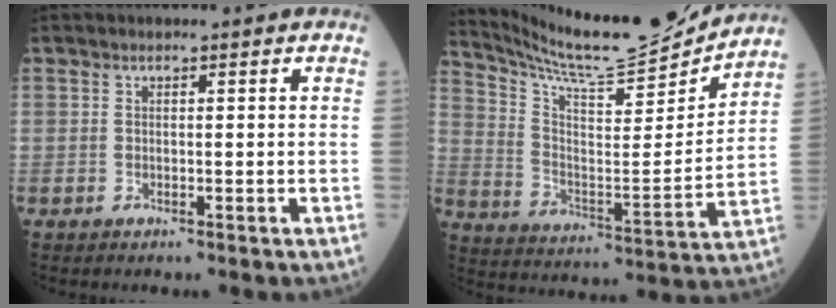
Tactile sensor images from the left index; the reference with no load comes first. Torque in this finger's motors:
{"motor_torque": [-0.23, -0.42, 0.23, 0.05]}